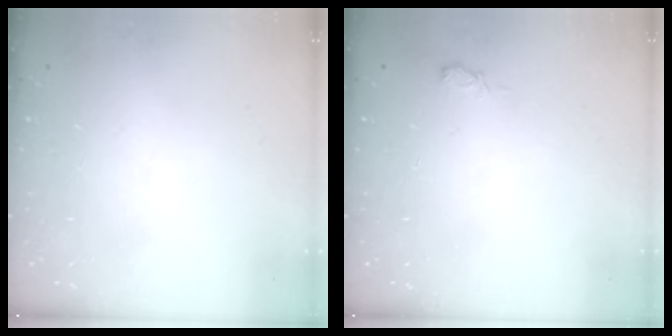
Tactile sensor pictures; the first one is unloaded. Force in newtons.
{"total": 5.6, "press": 5.5, "slide": 1.1}